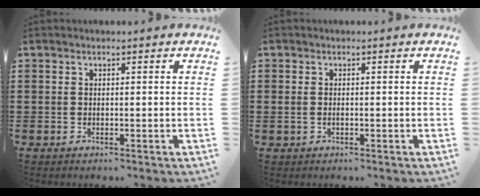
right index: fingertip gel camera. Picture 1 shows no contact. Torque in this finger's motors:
{"motor_torque": [0.00, 0.52, -0.06, -0.01]}